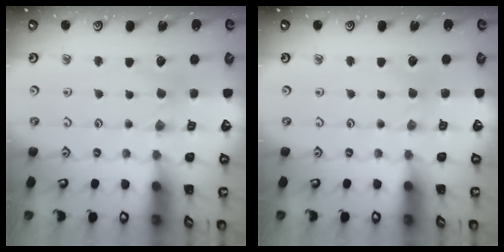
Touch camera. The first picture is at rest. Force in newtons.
{"total": 1.2, "press": 1.2, "slide": 0.3}